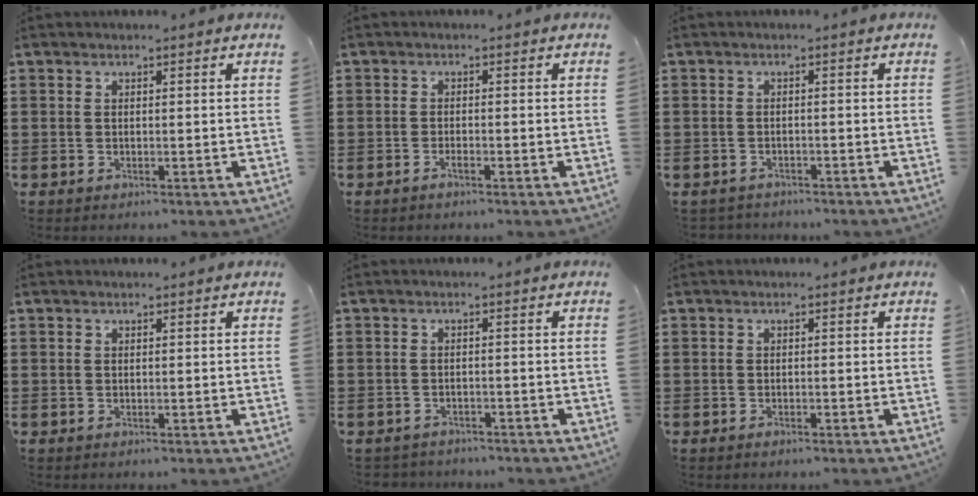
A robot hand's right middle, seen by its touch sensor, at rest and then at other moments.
{"total": 1.2, "force": [-0.8, 0.1, 0.8], "torque": [-0.019, -0.007, -0.013]}
{"total": 1.3, "force": [-1.2, 0.3, -0.1], "torque": [-0.003, 0.001, -0.028]}
{"total": 0.0}
{"total": 1.7, "force": [-1.7, 0.3, -0.2], "torque": [-0.003, 0.000, -0.039]}
{"total": 0.6, "force": [-0.5, 0.1, 0.2], "torque": [-0.007, -0.002, -0.009]}